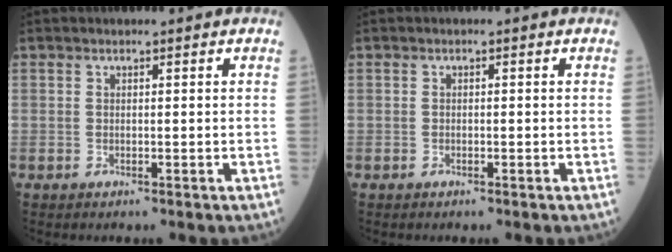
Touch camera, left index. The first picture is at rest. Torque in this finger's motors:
{"motor_torque": [-0.07, 0.08, 0.00, 0.00]}